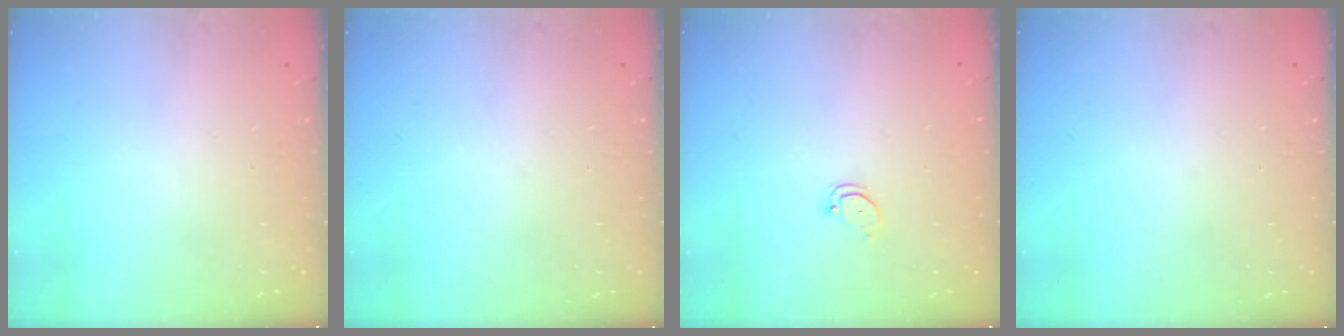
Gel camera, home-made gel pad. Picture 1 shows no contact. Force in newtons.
{"total": 0.0}
{"total": 2.4, "press": 2.4, "slide": 0.2}
{"total": 0.0}